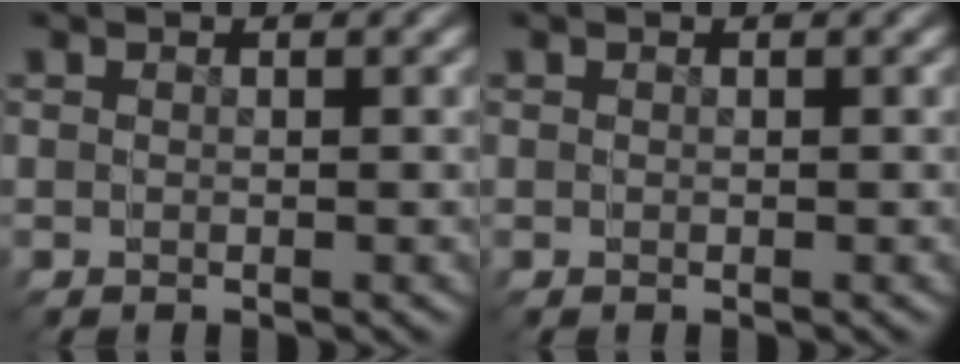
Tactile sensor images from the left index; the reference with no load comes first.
{"total": 0.0}